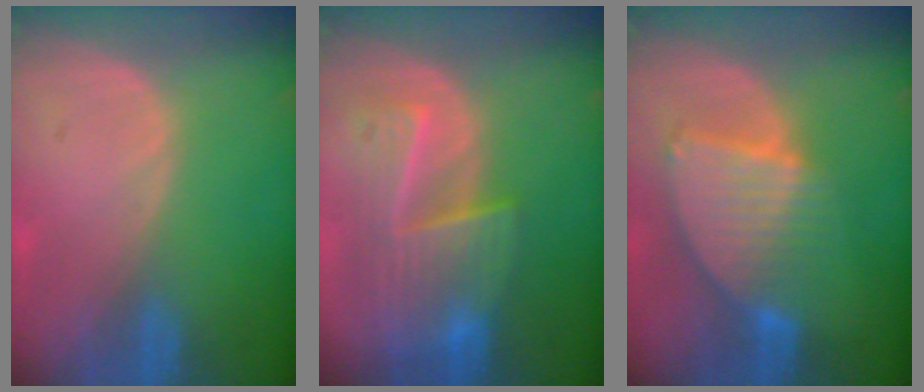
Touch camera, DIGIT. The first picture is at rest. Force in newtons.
{"total": 9.3, "press": 8.3, "slide": 4.3}
{"total": 8.6, "press": 7.5, "slide": 4.2}